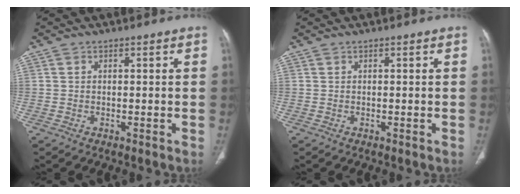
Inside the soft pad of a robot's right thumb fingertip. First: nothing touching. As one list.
[{"total": 0.0}]